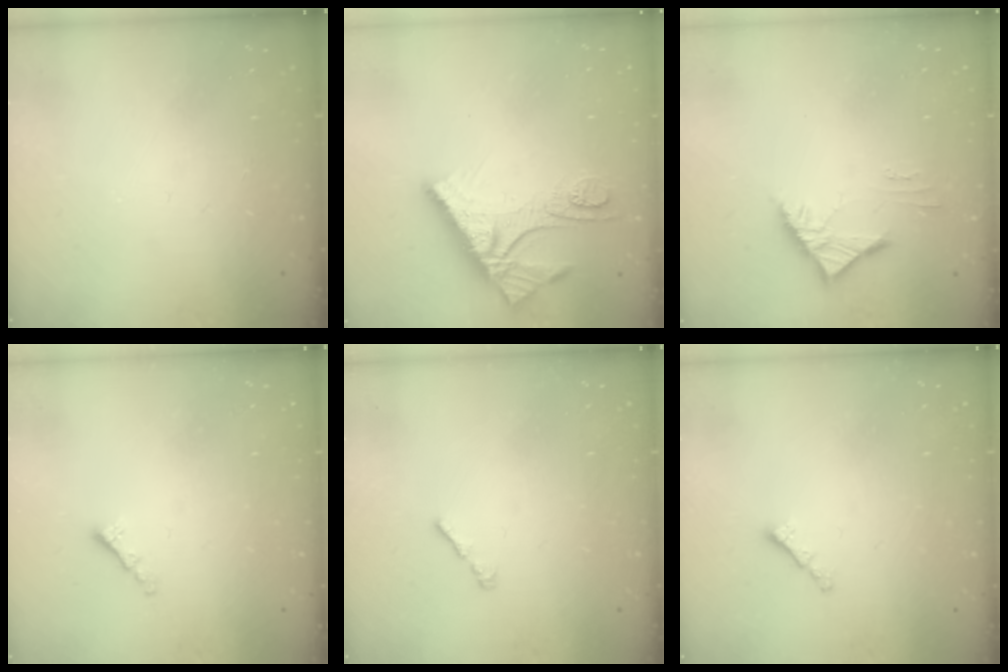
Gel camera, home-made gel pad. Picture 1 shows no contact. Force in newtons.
{"total": 11.8, "press": 11.7, "slide": 1.3}
{"total": 4.0, "press": 3.9, "slide": 0.9}
{"total": 1.3, "press": 1.2, "slide": 0.5}
{"total": 1.1, "press": 0.9, "slide": 0.5}
{"total": 0.8, "press": 0.7, "slide": 0.4}